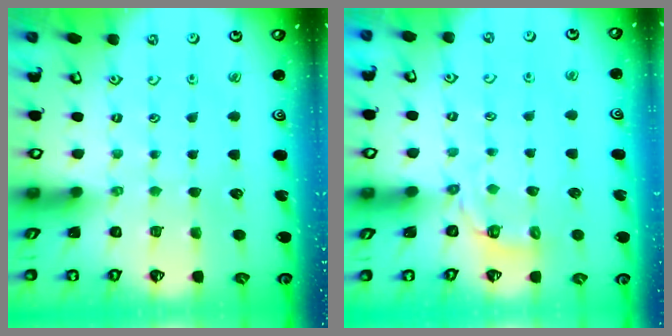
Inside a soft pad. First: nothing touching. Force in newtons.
{"total": 3.3, "press": 1.8, "slide": 2.7}